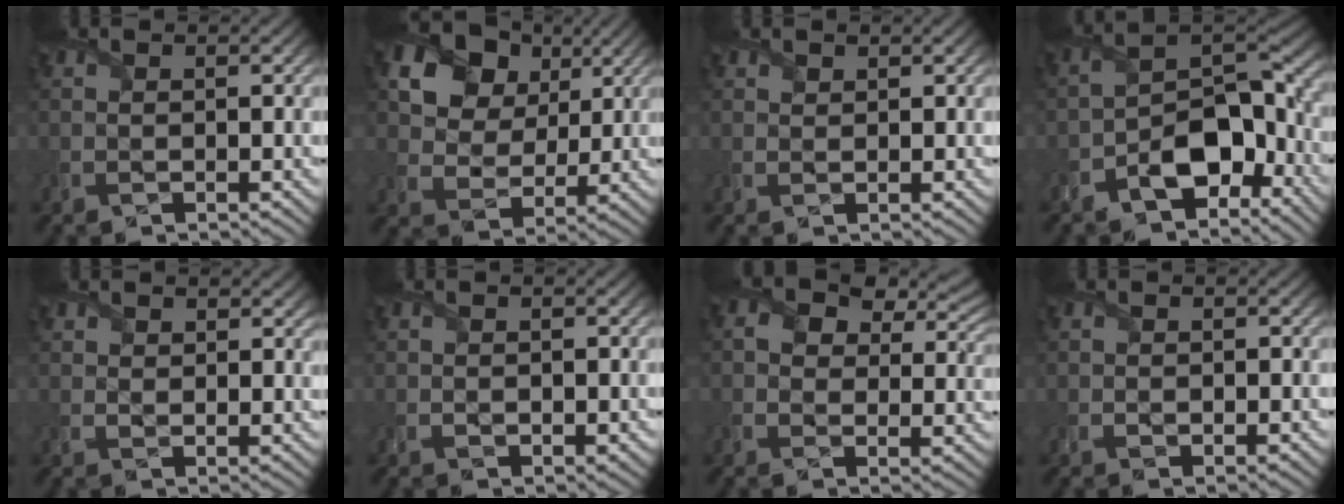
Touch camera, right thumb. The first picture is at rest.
{"total": 16.8, "force": [8.7, 11.9, 8.1], "torque": [-0.201, 0.034, 0.184]}
{"total": 0.7, "force": [0.6, 0.3, 0.1], "torque": [-0.002, -0.001, 0.013]}
{"total": 8.9, "force": [-5.2, 4.4, 5.8], "torque": [-0.085, -0.001, -0.110]}
{"total": 2.6, "force": [1.9, 1.5, 0.9], "torque": [-0.020, -0.003, 0.038]}
{"total": 0.8, "force": [-0.1, 0.5, 0.7], "torque": [-0.010, -0.004, 0.002]}
{"total": 7.7, "force": [3.9, 5.1, 4.4], "torque": [-0.085, -0.002, 0.065]}
{"total": 0.5, "force": [-0.1, 0.2, 0.5], "torque": [-0.007, -0.001, 0.001]}